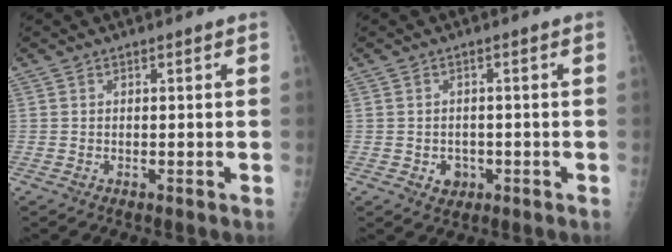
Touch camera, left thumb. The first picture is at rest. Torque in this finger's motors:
{"motor_torque": [-0.04, -0.08, 0.37, 0.22, 0.01]}